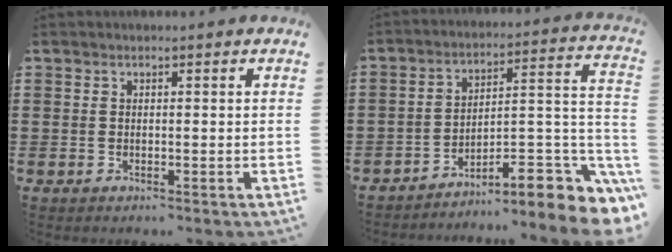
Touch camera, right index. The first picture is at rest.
{"total": 8.2, "force": [-5.7, 2.1, 5.4], "torque": [-0.065, -0.009, -0.111]}